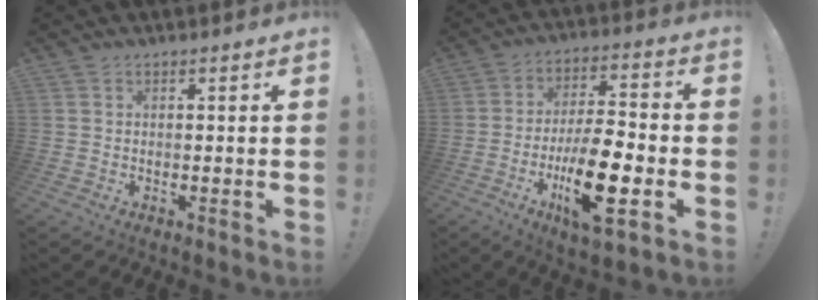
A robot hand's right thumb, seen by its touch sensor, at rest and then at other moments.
{"total": 17.6, "force": [-6.3, 5.8, 15.4], "torque": [-0.266, 0.021, -0.096]}